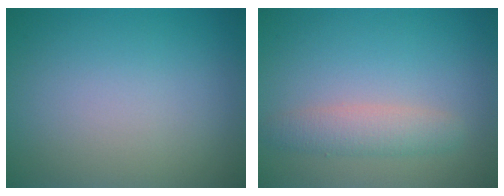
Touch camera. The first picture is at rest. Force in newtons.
{"total": 2.6, "press": 2.6, "slide": 0.1}